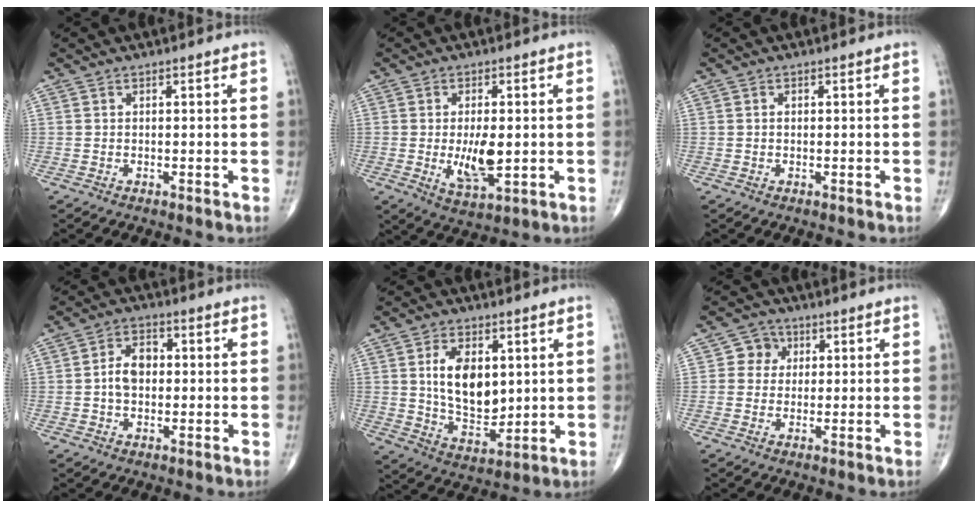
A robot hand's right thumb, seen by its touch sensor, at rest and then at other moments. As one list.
[{"total": 8.4, "force": [-0.7, 3.8, 7.4], "torque": [-0.116, -0.016, -0.004]}, {"total": 0.8, "force": [0.0, 0.6, 0.6], "torque": [-0.008, 0.003, 0.001]}, {"total": 6.1, "force": [-0.1, 4.3, 4.4], "torque": [-0.066, 0.017, -0.008]}, {"total": 12.3, "force": [2.4, 7.4, 9.6], "torque": [-0.137, -0.022, 0.051]}, {"total": 4.1, "force": [0.9, 3.9, 1.1], "torque": [0.010, 0.005, 0.005]}]